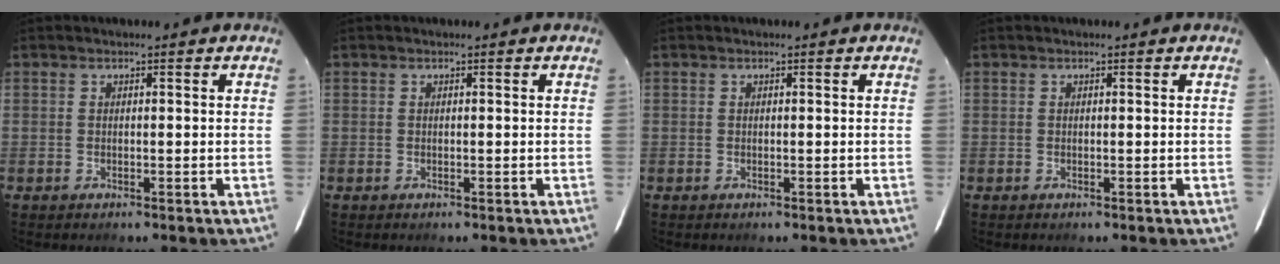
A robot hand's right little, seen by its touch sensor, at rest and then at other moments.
{"total": 0.0}
{"total": 0.0}
{"total": 0.0}